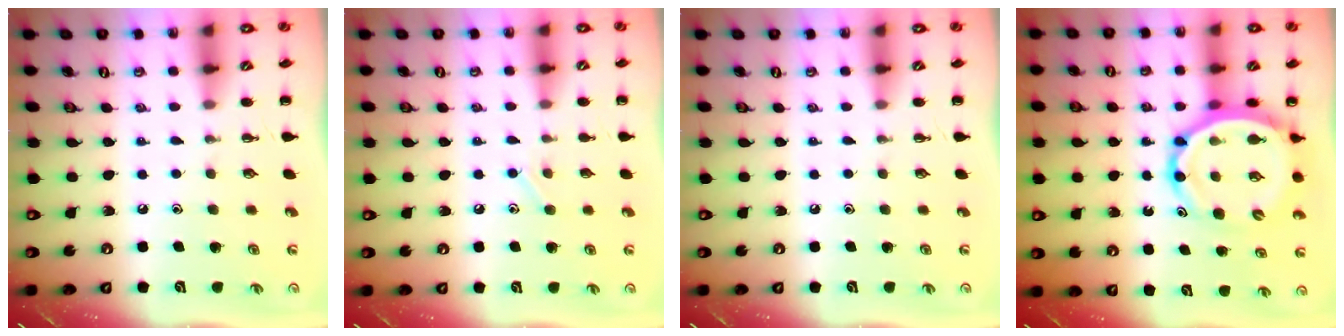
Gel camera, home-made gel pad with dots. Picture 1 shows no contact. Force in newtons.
{"total": 6.3, "press": 6.1, "slide": 1.5}
{"total": 0.0}
{"total": 13.0, "press": 12.3, "slide": 4.3}